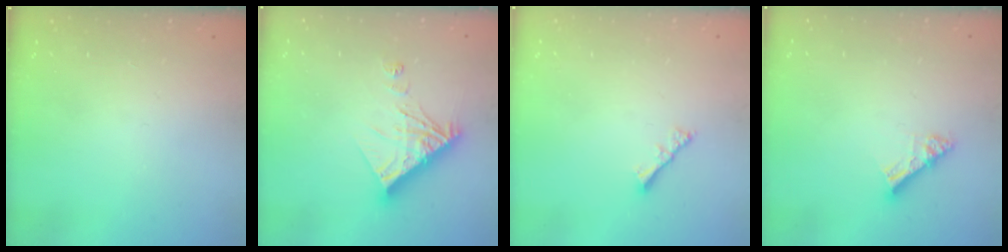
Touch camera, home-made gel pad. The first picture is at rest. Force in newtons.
{"total": 11.1, "press": 11.0, "slide": 1.3}
{"total": 2.5, "press": 2.4, "slide": 0.5}
{"total": 7.2, "press": 7.2, "slide": 0.5}